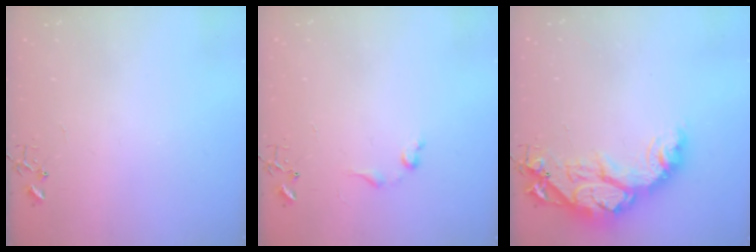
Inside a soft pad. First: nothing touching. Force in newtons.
{"total": 6.7, "press": 6.6, "slide": 0.9}
{"total": 19.9, "press": 19.8, "slide": 1.9}